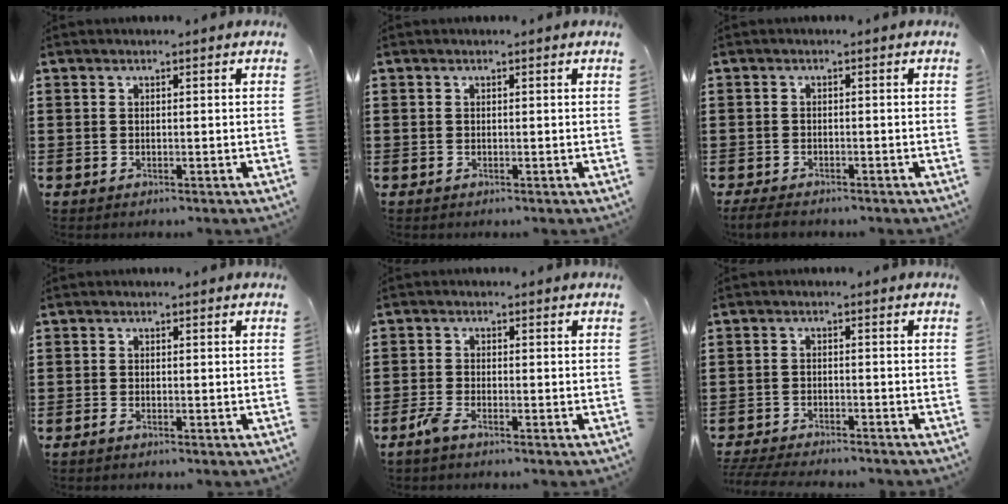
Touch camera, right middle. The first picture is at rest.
{"total": 0.0}
{"total": 1.7, "force": [-1.6, 0.4, 0.6], "torque": [-0.020, -0.001, -0.035]}
{"total": 0.7, "force": [-0.5, 0.1, 0.5], "torque": [-0.012, -0.005, -0.008]}
{"total": 2.3, "force": [-1.5, 0.4, 1.7], "torque": [-0.052, -0.008, -0.034]}
{"total": 3.3, "force": [-3.3, 0.2, 0.5], "torque": [-0.023, -0.006, -0.072]}